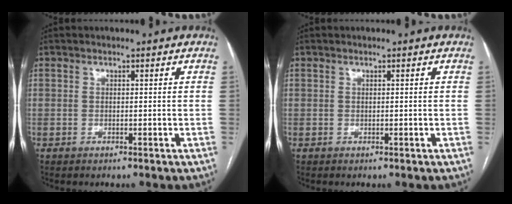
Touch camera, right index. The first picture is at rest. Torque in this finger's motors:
{"motor_torque": [0.00, 0.00, 0.00, 0.01]}